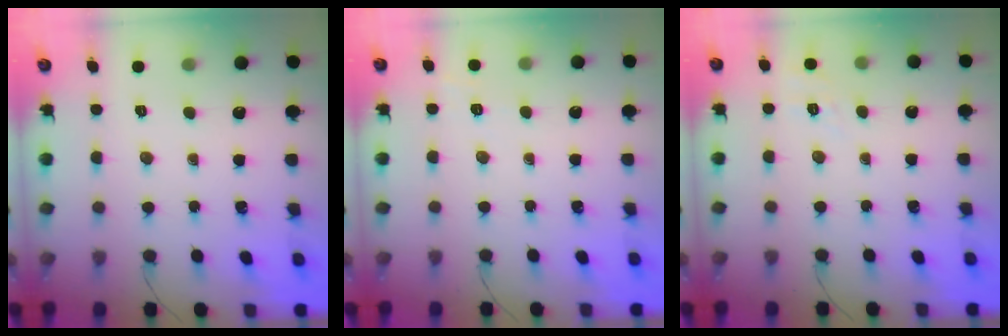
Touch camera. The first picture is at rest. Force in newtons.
{"total": 1.9, "press": 0.9, "slide": 1.6}
{"total": 4.9, "press": 4.4, "slide": 2.3}